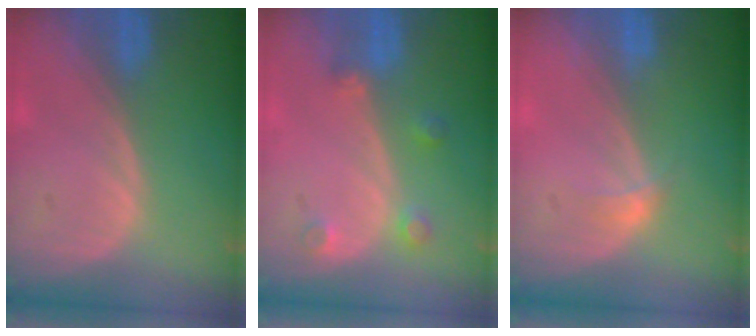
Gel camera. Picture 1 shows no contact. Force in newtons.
{"total": 3.0, "press": 2.8, "slide": 1.1}
{"total": 1.2, "press": 1.2, "slide": 0.1}